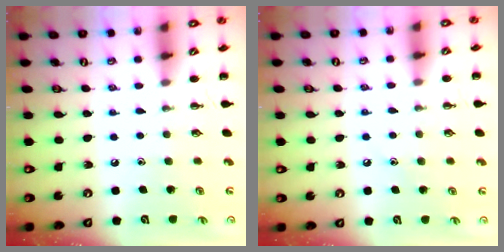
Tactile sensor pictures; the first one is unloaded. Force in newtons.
{"total": 5.0, "press": 4.7, "slide": 1.6}